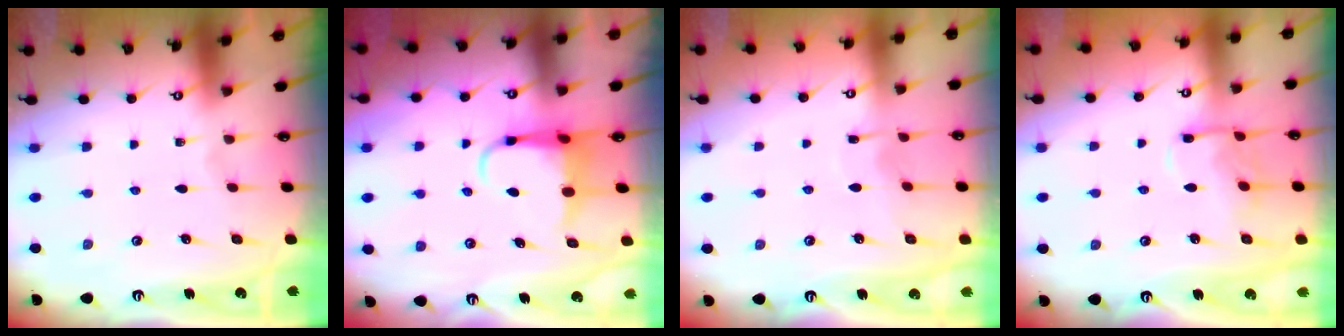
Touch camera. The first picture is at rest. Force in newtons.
{"total": 5.8, "press": 5.7, "slide": 1.1}
{"total": 4.6, "press": 4.6, "slide": 0.4}
{"total": 9.0, "press": 9.0, "slide": 0.9}